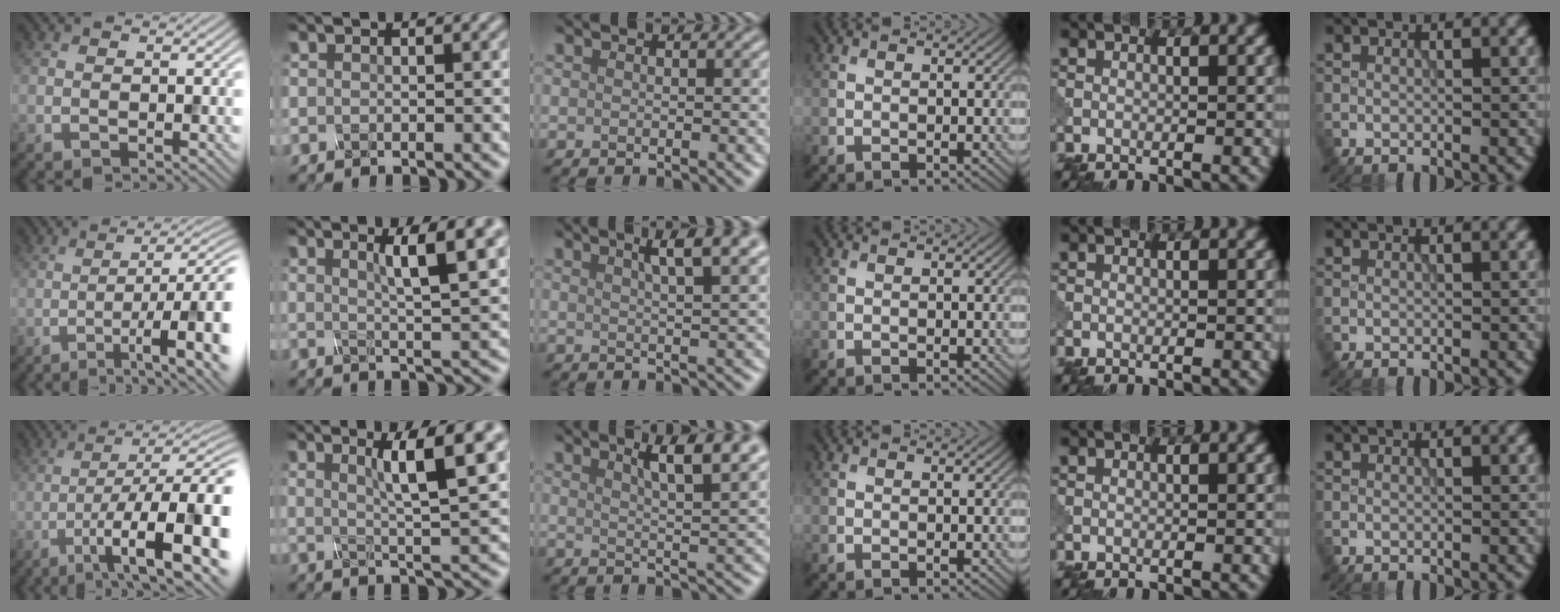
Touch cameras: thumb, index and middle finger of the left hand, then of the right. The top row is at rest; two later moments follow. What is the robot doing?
{"motion": "shake", "object": "plastic piggy bank"}